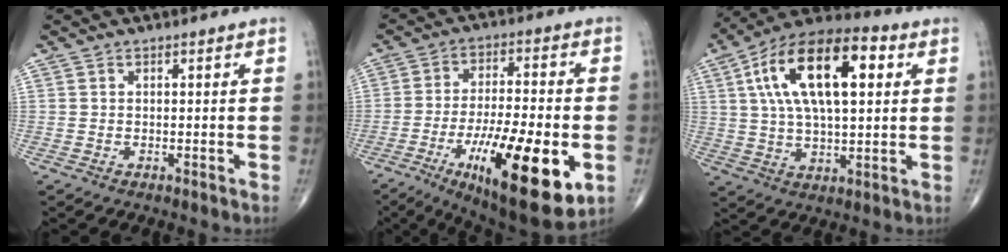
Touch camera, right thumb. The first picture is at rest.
{"total": 22.4, "force": [-7.5, 6.5, 20.0], "torque": [-0.311, -0.003, -0.108]}
{"total": 20.9, "force": [5.6, 9.4, 17.7], "torque": [-0.301, 0.015, 0.085]}